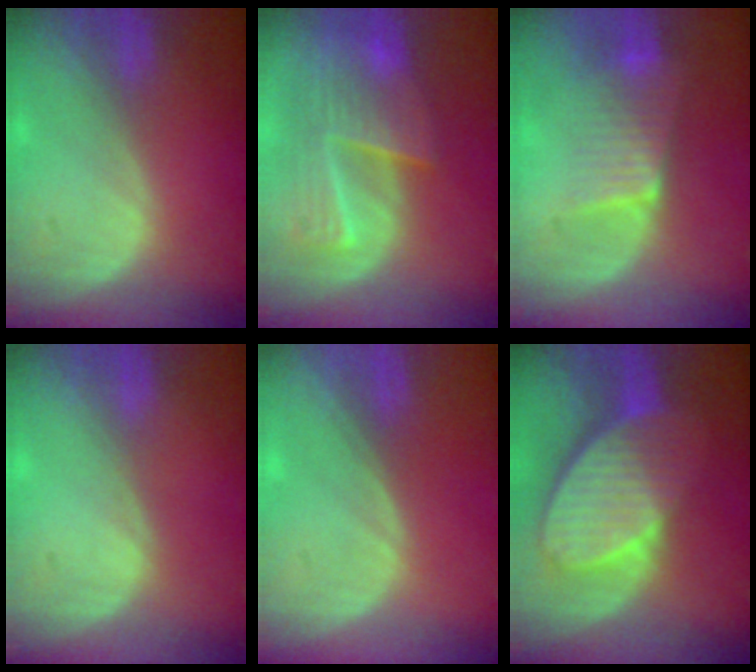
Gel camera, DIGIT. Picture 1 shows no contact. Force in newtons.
{"total": 9.5, "press": 8.4, "slide": 4.5}
{"total": 6.7, "press": 5.9, "slide": 3.1}
{"total": 0.0}
{"total": 0.0}
{"total": 10.3, "press": 9.0, "slide": 5.0}